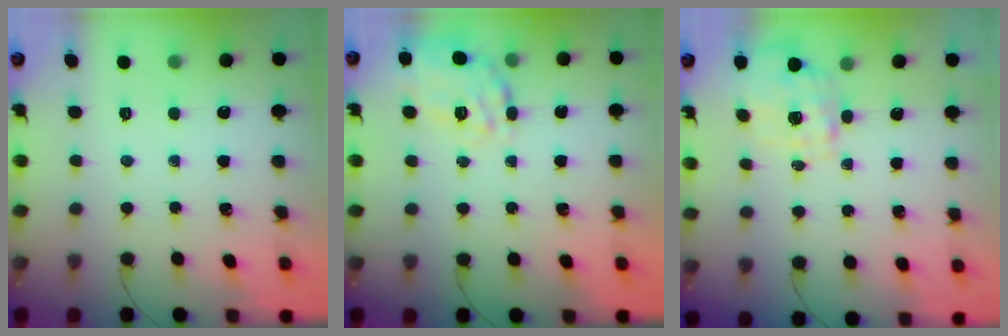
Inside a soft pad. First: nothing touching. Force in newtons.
{"total": 19.9, "press": 19.9, "slide": 1.6}
{"total": 1.6, "press": 1.5, "slide": 0.5}